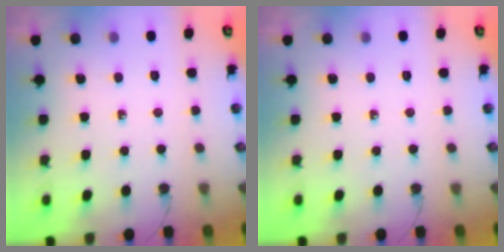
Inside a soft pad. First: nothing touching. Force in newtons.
{"total": 0.0}